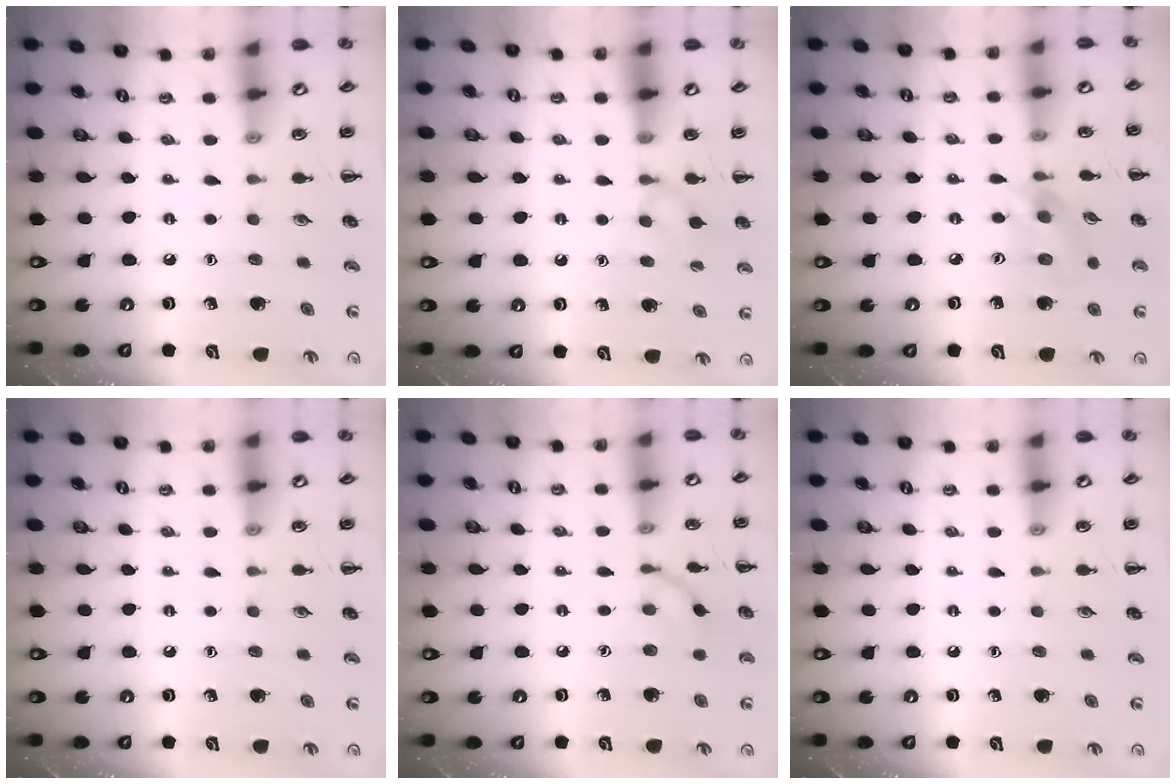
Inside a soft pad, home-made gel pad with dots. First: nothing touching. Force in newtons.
{"total": 7.3, "press": 7.1, "slide": 1.8}
{"total": 4.7, "press": 4.7, "slide": 0.5}
{"total": 0.0}
{"total": 6.4, "press": 6.4, "slide": 0.8}
{"total": 0.0}